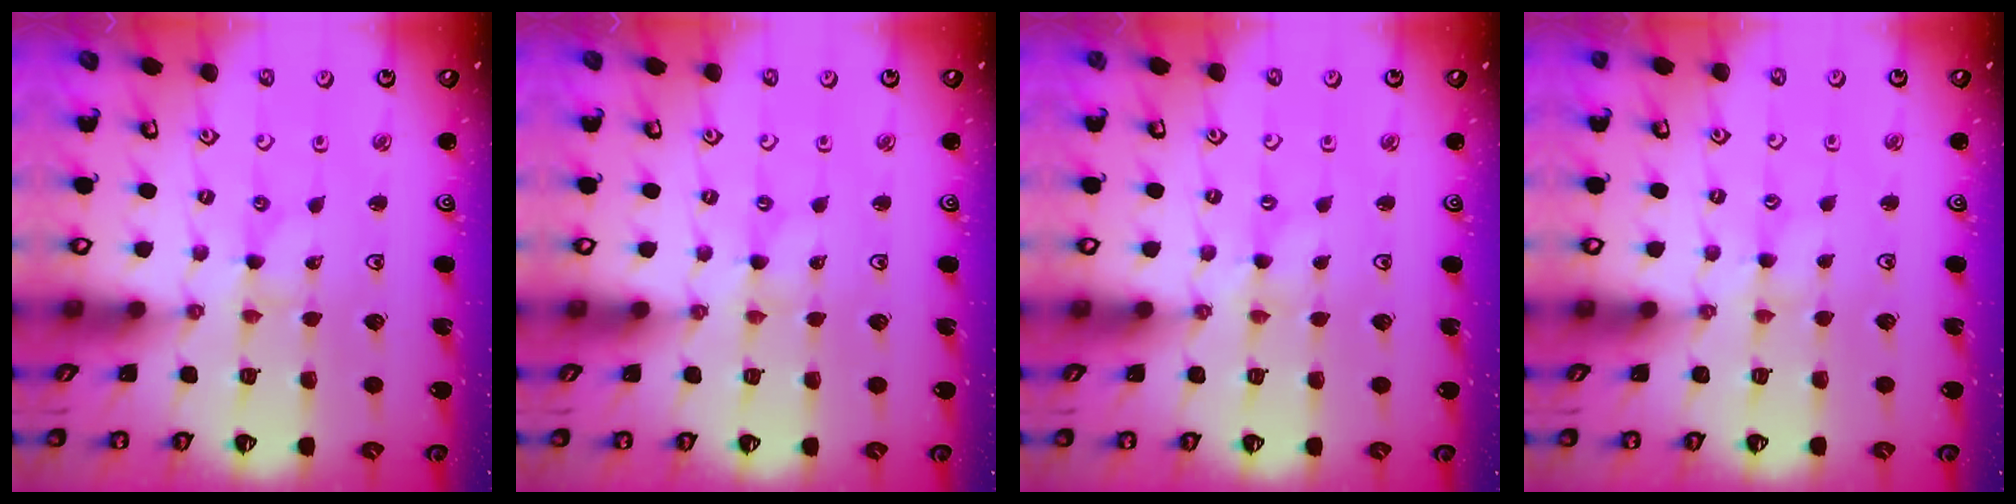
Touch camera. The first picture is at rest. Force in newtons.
{"total": 0.0}
{"total": 0.0}
{"total": 1.8, "press": 1.8, "slide": 0.2}